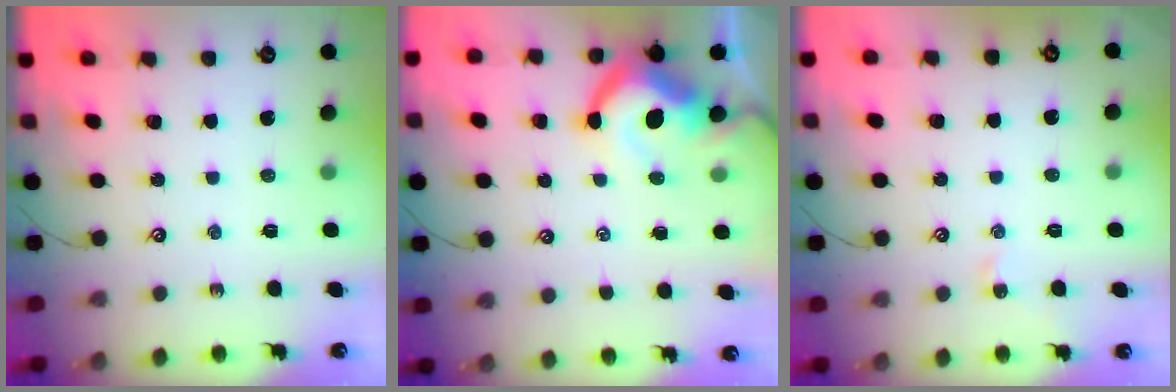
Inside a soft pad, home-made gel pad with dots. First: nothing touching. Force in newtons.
{"total": 11.3, "press": 11.2, "slide": 1.9}
{"total": 0.0}